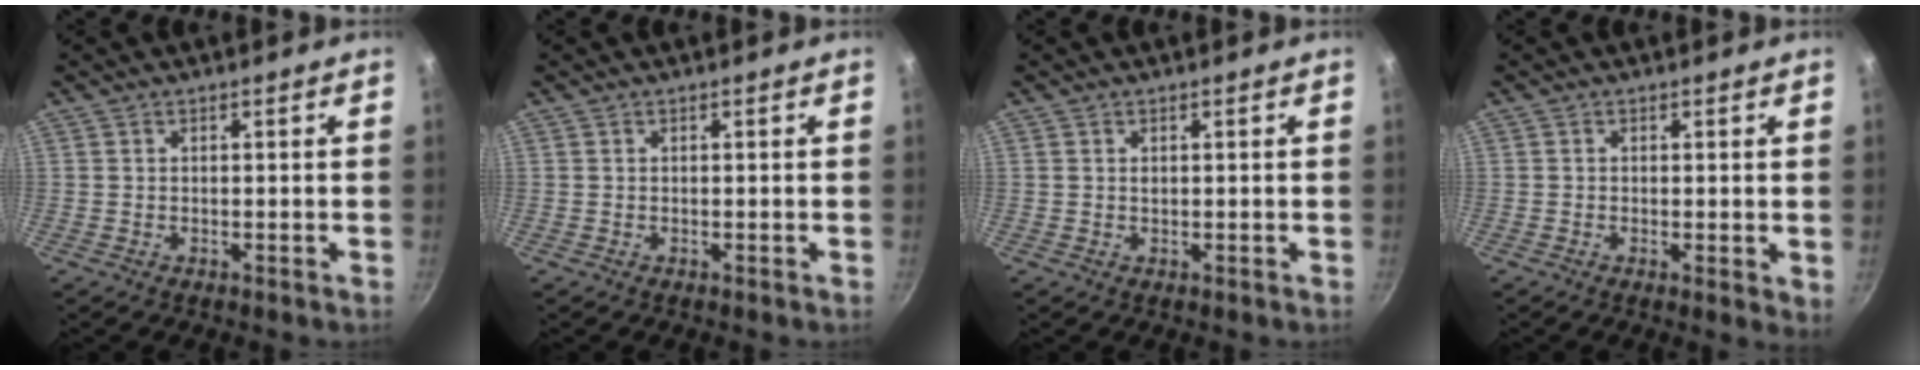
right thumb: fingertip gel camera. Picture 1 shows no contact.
{"total": 0.0}
{"total": 0.6, "force": [0.2, 0.4, 0.4], "torque": [-0.006, 0.001, 0.004]}
{"total": 2.8, "force": [-0.1, 0.7, 2.7], "torque": [-0.042, -0.010, -0.007]}